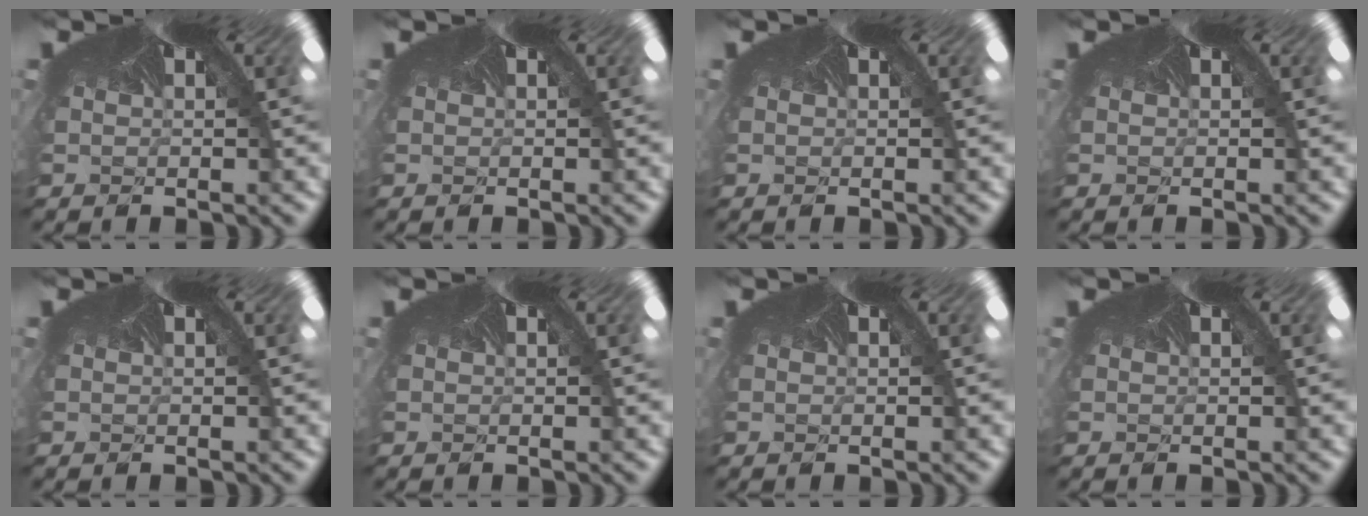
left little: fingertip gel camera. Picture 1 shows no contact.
{"total": 0.0}
{"total": 0.0}
{"total": 0.0}
{"total": 0.0}
{"total": 0.0}
{"total": 0.0}
{"total": 0.0}